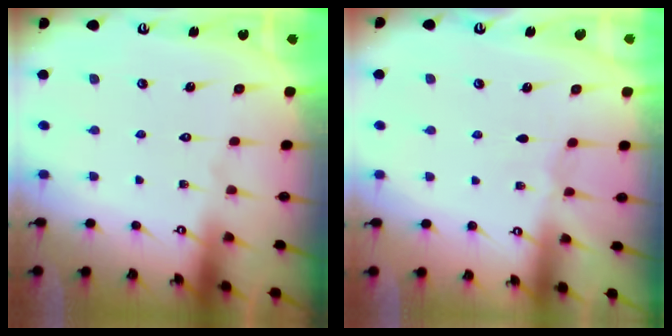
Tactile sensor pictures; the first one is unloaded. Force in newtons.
{"total": 2.3, "press": 2.3, "slide": 0.4}